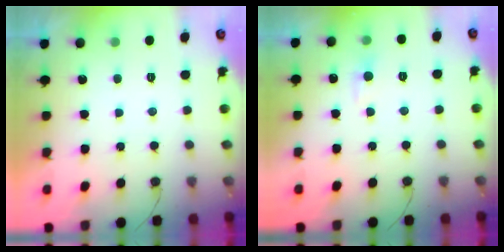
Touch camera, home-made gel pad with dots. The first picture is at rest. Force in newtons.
{"total": 4.6, "press": 4.6, "slide": 0.5}